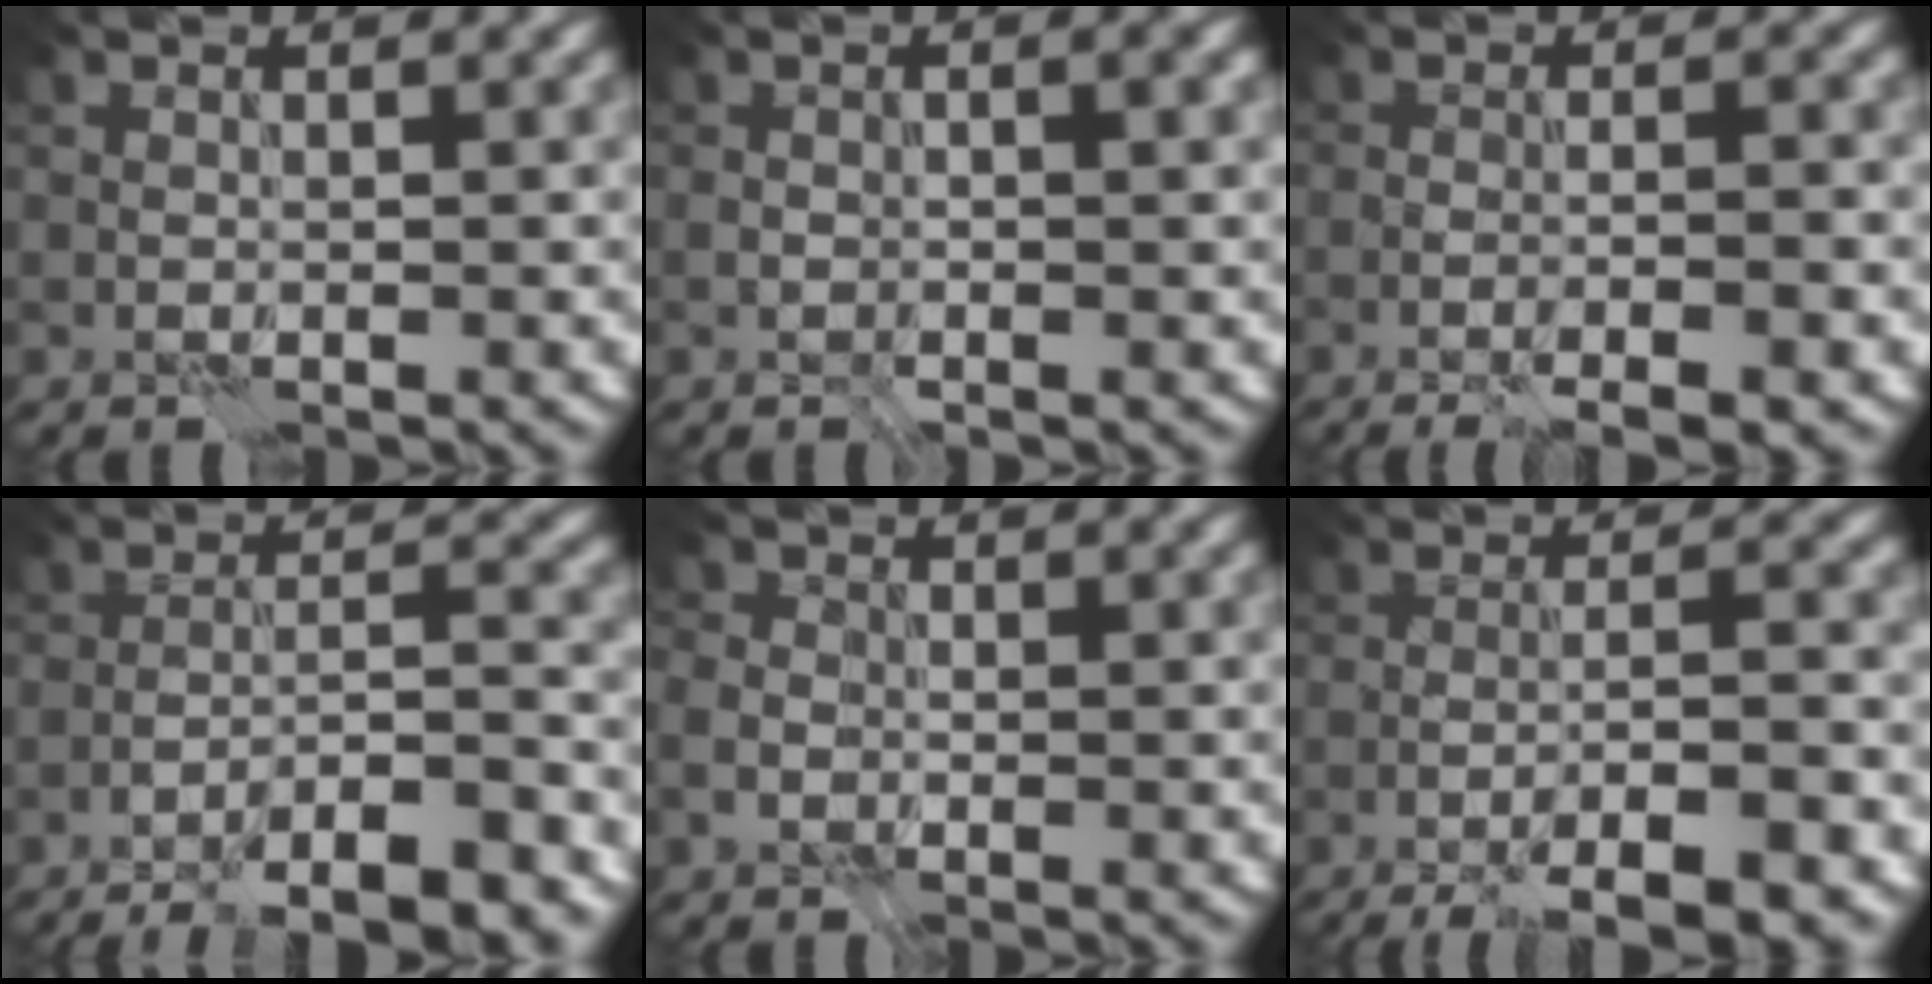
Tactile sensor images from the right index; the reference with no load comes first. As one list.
[{"total": 2.2, "force": [-0.3, 0.8, 2.1], "torque": [-0.035, 0.000, -0.007]}, {"total": 5.4, "force": [-2.9, 1.2, 4.4], "torque": [-0.059, 0.004, -0.041]}, {"total": 11.7, "force": [-8.8, 2.5, 7.3], "torque": [-0.098, 0.005, -0.121]}, {"total": 1.7, "force": [-0.8, 1.3, 0.7], "torque": [-0.013, 0.002, -0.025]}, {"total": 8.9, "force": [-5.3, 1.8, 6.9], "torque": [-0.094, 0.009, -0.085]}]